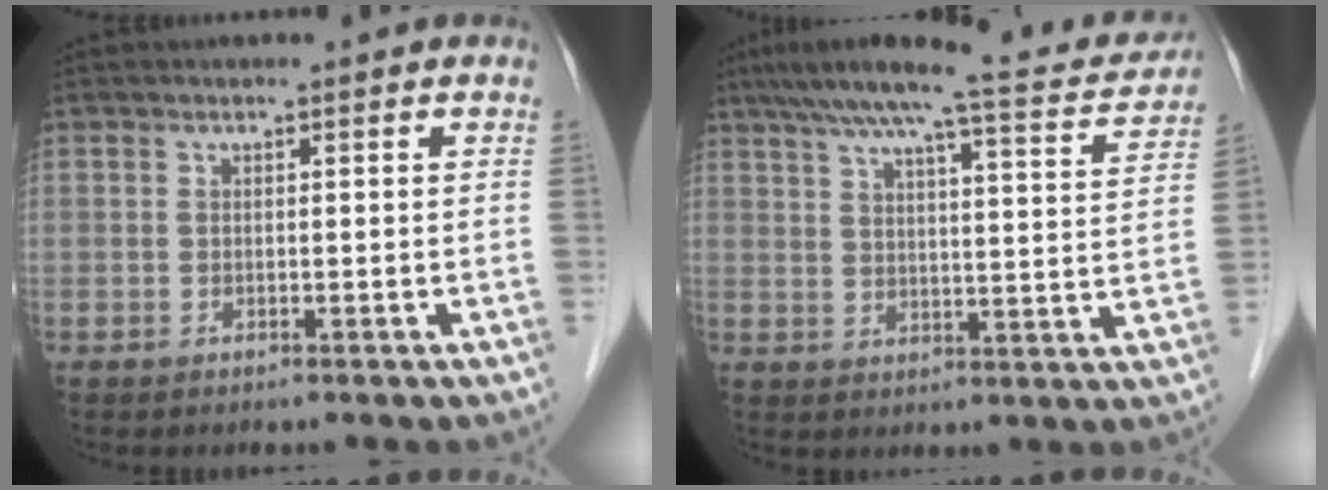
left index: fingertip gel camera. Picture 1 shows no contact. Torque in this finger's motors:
{"motor_torque": [1.07, -1.07, 0.12, 0.04]}